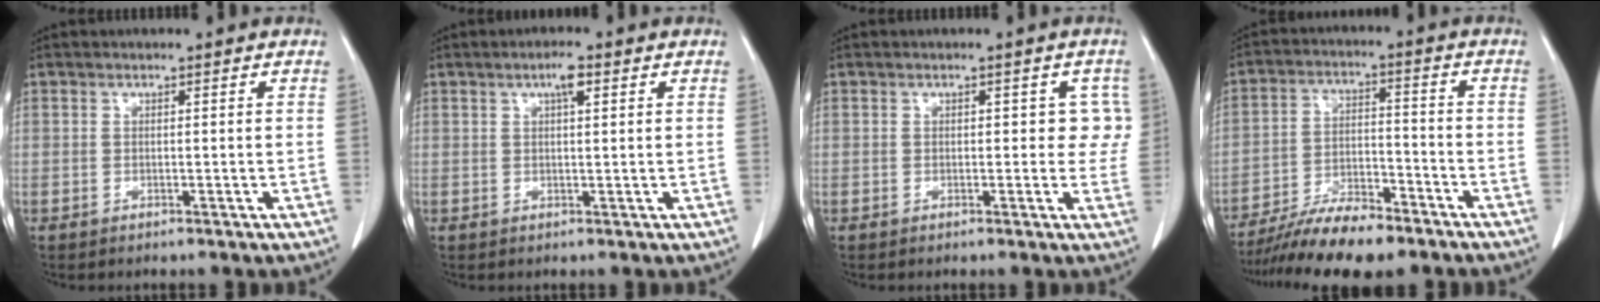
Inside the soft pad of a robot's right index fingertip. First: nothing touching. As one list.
[{"total": 2.6, "force": [1.2, 0.4, 2.3], "torque": [-0.042, 0.004, 0.018]}, {"total": 3.1, "force": [0.6, 2.0, 2.3], "torque": [-0.010, 0.016, 0.000]}, {"total": 10.9, "force": [-9.0, 2.6, 5.6], "torque": [-0.094, -0.006, -0.159]}]